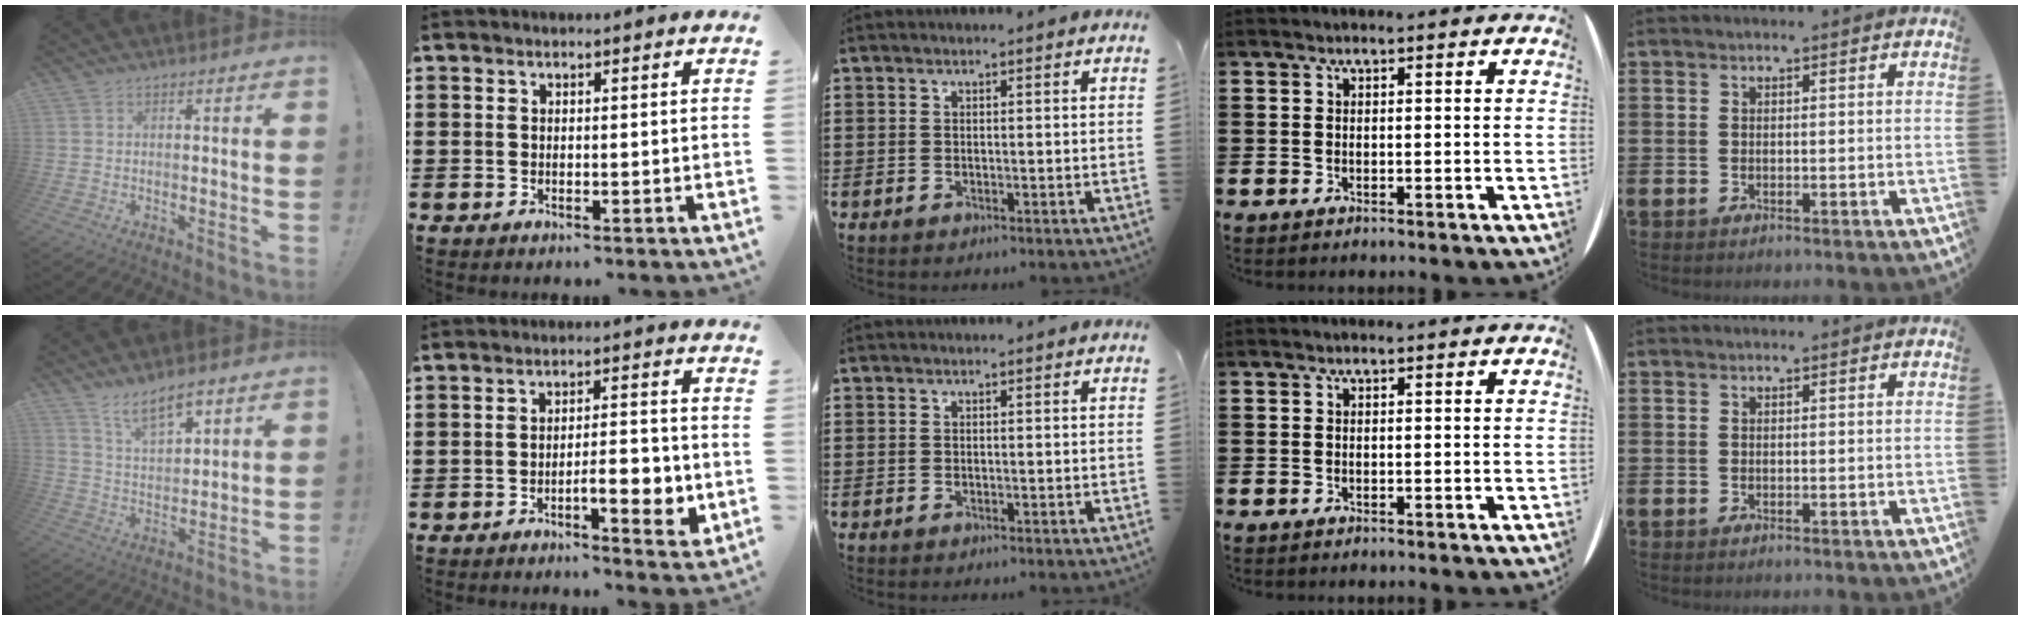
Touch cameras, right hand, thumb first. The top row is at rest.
{"thumb": {"total": 9.1, "force": [6.9, 3.3, 4.9], "torque": [-0.081, -0.039, 0.128]}, "index": {"total": 5.8, "force": [-2.0, 1.6, 5.2], "torque": [-0.069, -0.002, -0.038]}}